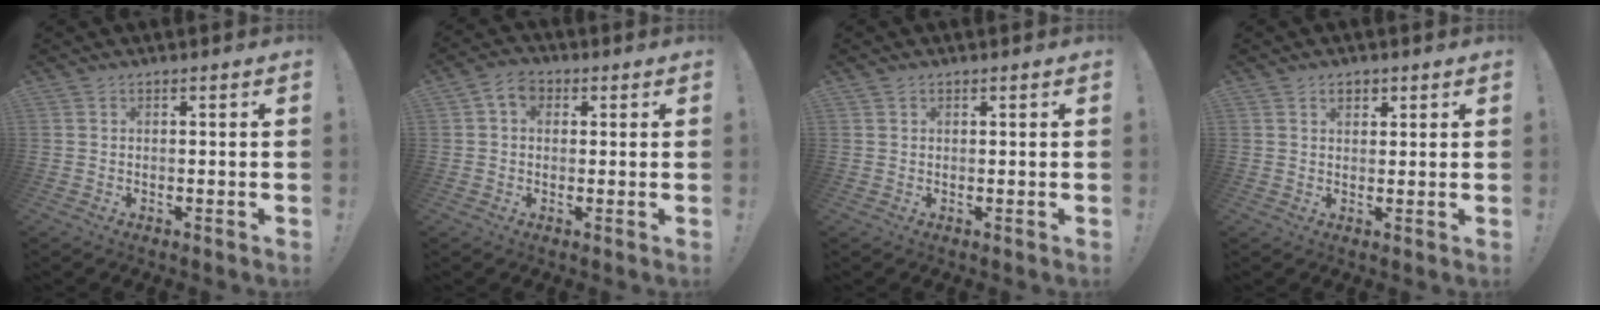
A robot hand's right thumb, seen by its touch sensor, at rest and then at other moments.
{"total": 5.1, "force": [1.6, 3.7, 3.0], "torque": [-0.055, 0.003, 0.030]}
{"total": 0.7, "force": [0.6, 0.5, 0.1], "torque": [0.001, -0.001, 0.010]}
{"total": 2.7, "force": [1.5, 1.9, 1.3], "torque": [-0.012, -0.003, 0.023]}